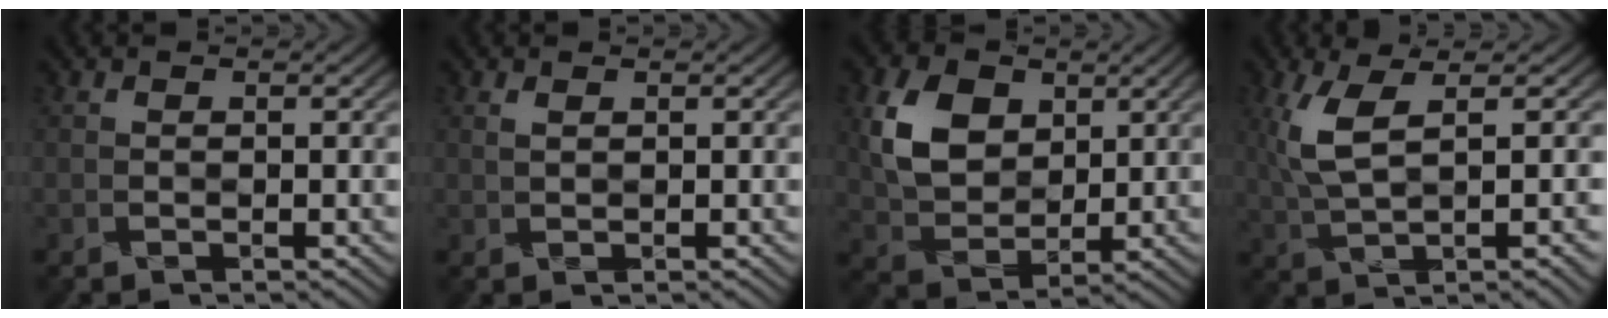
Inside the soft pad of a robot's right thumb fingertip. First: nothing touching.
{"total": 0.8, "force": [0.4, 0.1, 0.6], "torque": [-0.014, 0.000, 0.008]}
{"total": 8.8, "force": [2.7, 6.3, 5.6], "torque": [-0.129, 0.003, 0.047]}
{"total": 8.5, "force": [1.1, 2.7, 7.9], "torque": [-0.166, 0.005, 0.019]}